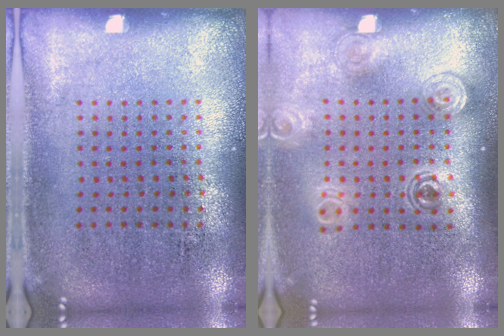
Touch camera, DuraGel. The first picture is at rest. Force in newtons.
{"total": 1.6, "press": 1.3, "slide": 0.9}